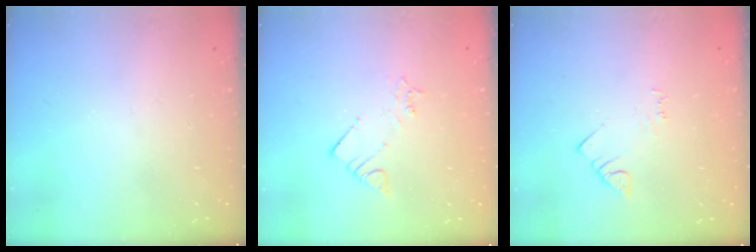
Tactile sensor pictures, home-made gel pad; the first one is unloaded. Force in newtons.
{"total": 2.8, "press": 2.7, "slide": 0.5}
{"total": 2.5, "press": 2.5, "slide": 0.4}